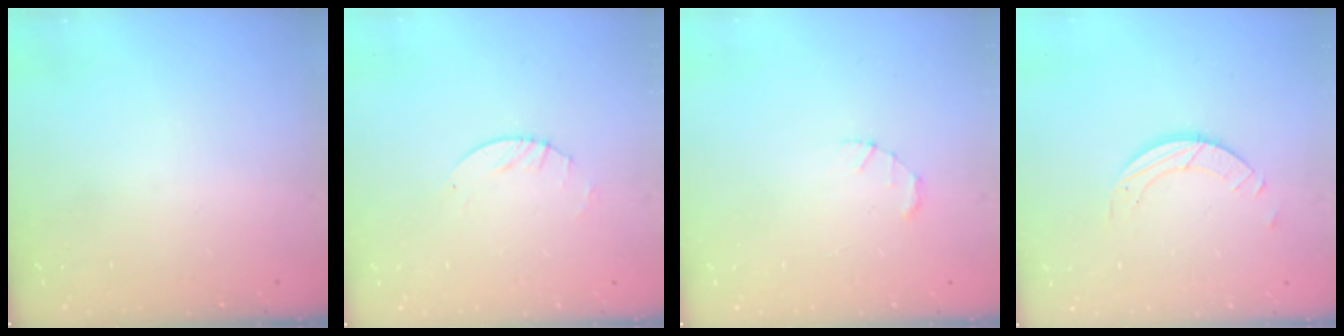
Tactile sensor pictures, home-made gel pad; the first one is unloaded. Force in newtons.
{"total": 2.6, "press": 2.5, "slide": 0.4}
{"total": 1.5, "press": 1.5, "slide": 0.3}
{"total": 3.9, "press": 3.9, "slide": 0.1}